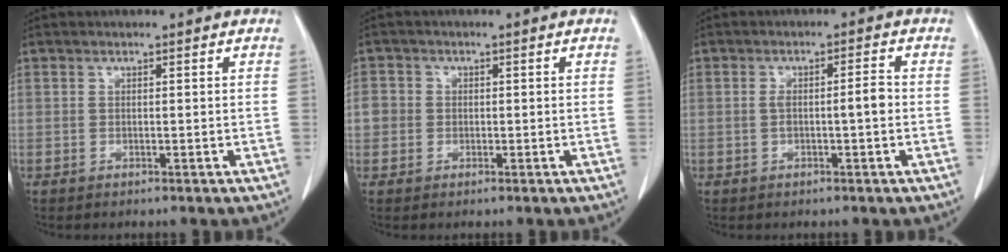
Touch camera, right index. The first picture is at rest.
{"total": 2.9, "force": [-0.2, 2.9, 0.6], "torque": [0.000, 0.012, -0.006]}
{"total": 3.3, "force": [-0.3, 0.5, 3.3], "torque": [-0.057, 0.012, -0.001]}